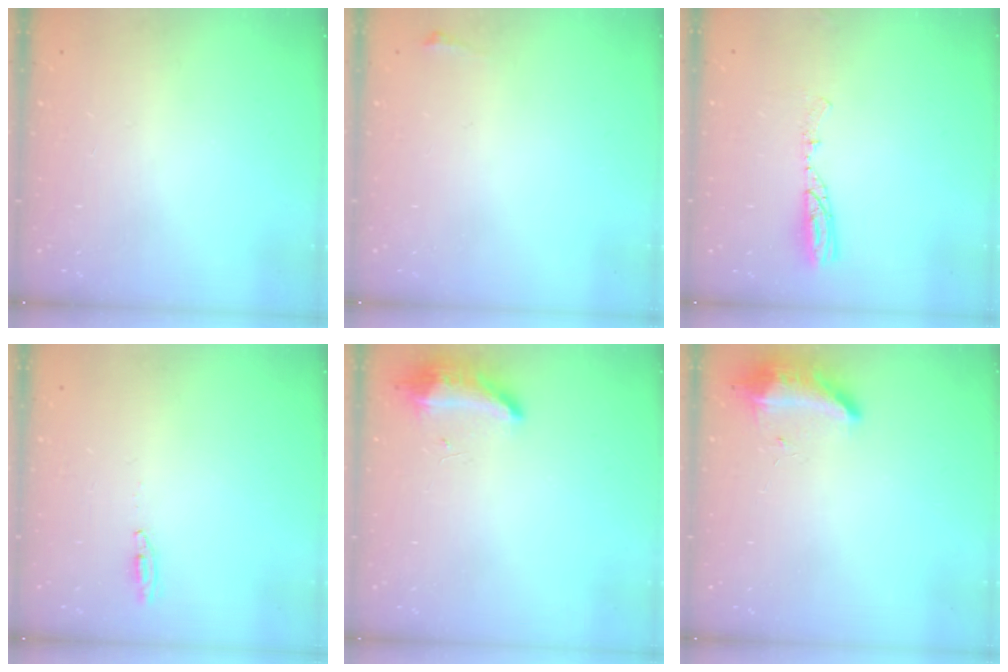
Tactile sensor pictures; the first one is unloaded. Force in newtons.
{"total": 3.9, "press": 2.7, "slide": 2.8}
{"total": 5.7, "press": 5.5, "slide": 1.6}
{"total": 2.9, "press": 2.7, "slide": 1.1}
{"total": 8.0, "press": 8.0, "slide": 0.4}
{"total": 8.3, "press": 8.3, "slide": 0.4}